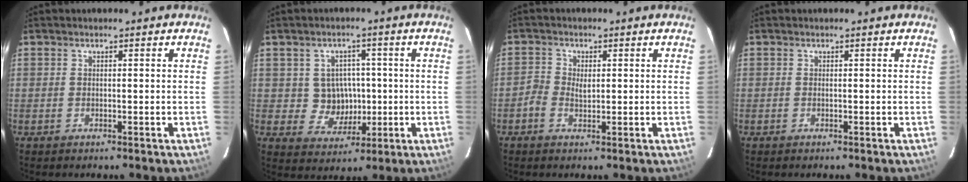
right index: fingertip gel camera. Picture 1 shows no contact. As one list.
[{"total": 6.7, "force": [0.0, 6.5, 1.7], "torque": [-0.040, 0.015, 0.016]}, {"total": 2.4, "force": [-0.3, 1.8, 1.5], "torque": [-0.038, 0.004, -0.011]}, {"total": 0.0}]